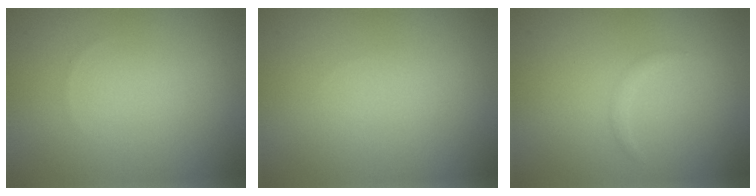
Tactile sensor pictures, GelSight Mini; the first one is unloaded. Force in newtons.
{"total": 0.0}
{"total": 0.7, "press": 0.7, "slide": 0.1}